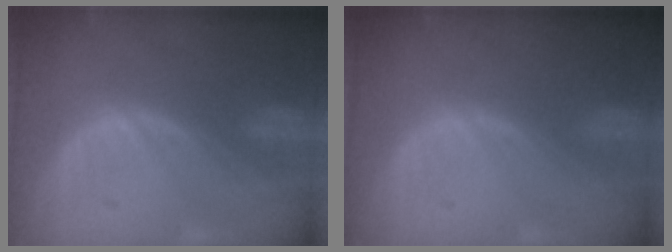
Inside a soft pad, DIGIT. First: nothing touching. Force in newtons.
{"total": 0.0}